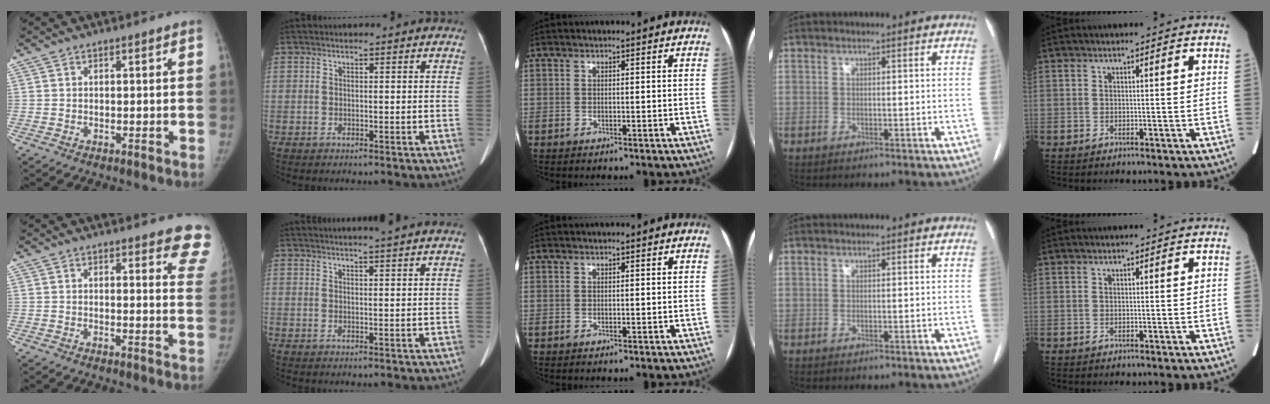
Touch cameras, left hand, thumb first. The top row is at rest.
{"thumb": {"total": 8.8, "force": [7.9, 2.1, 3.1], "torque": [0.004, -0.050, 0.060]}, "index": {"total": 8.8, "force": [7.8, -0.6, 4.0], "torque": [-0.056, 0.019, 0.084]}}